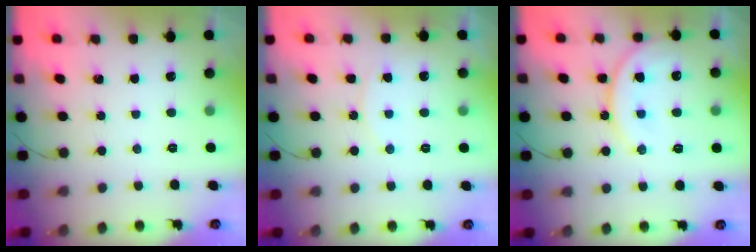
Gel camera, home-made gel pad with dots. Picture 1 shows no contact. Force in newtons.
{"total": 5.1, "press": 5.1, "slide": 0.6}
{"total": 15.0, "press": 14.9, "slide": 1.7}